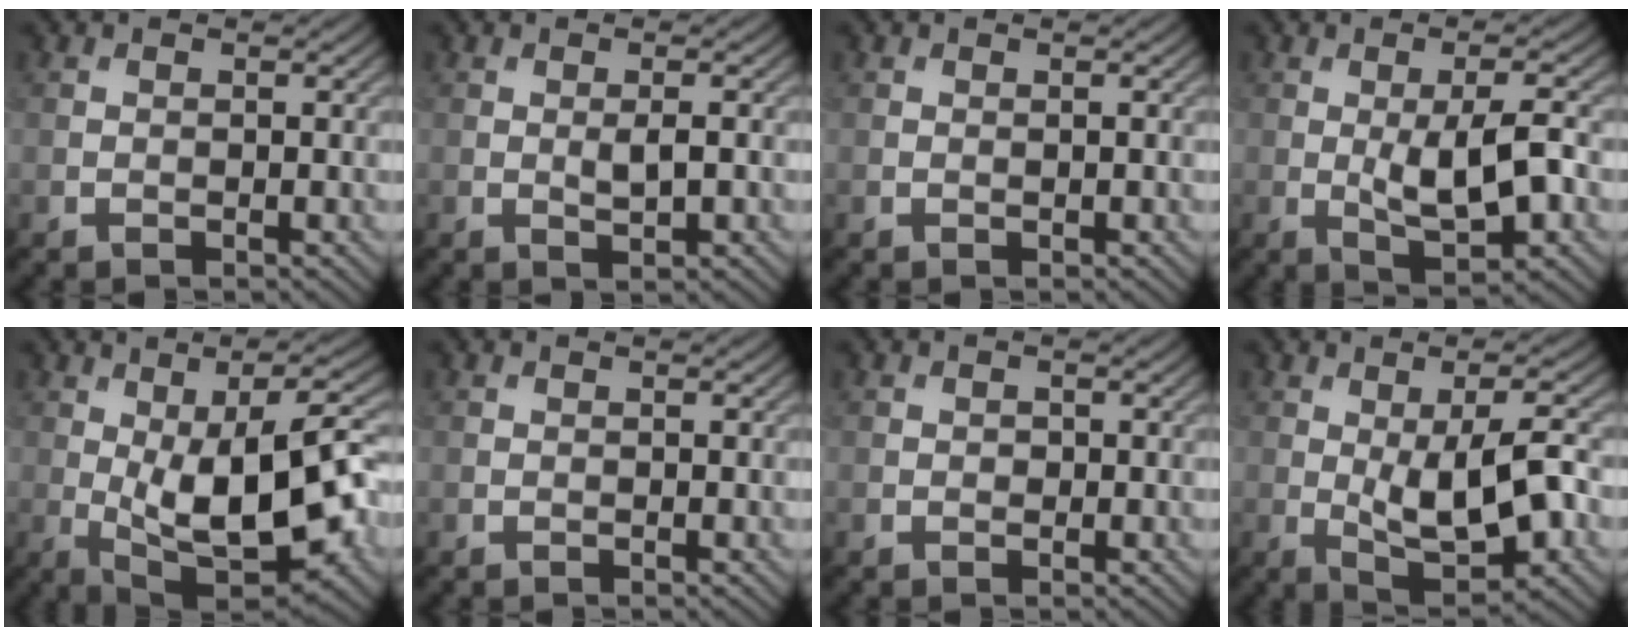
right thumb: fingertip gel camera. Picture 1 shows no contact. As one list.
[{"total": 1.9, "force": [0.1, 0.6, 1.8], "torque": [-0.038, -0.004, 0.002]}, {"total": 0.0}, {"total": 7.5, "force": [-0.6, 2.5, 7.0], "torque": [-0.122, -0.005, -0.007]}, {"total": 15.9, "force": [-1.5, 6.9, 14.3], "torque": [-0.229, -0.008, -0.011]}, {"total": 0.0}, {"total": 0.6, "force": [-0.1, 0.5, 0.3], "torque": [-0.001, -0.005, -0.004]}, {"total": 9.8, "force": [-0.8, 3.9, 9.0], "torque": [-0.161, -0.007, -0.009]}]